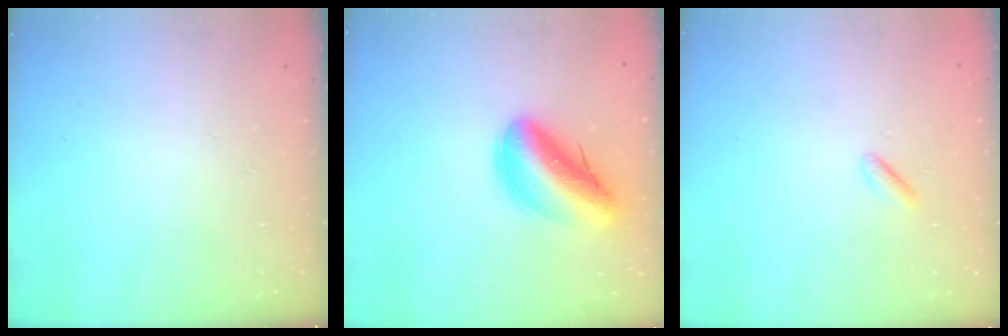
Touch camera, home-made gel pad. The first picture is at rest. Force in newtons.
{"total": 16.2, "press": 15.6, "slide": 4.4}
{"total": 0.7, "press": 0.3, "slide": 0.6}